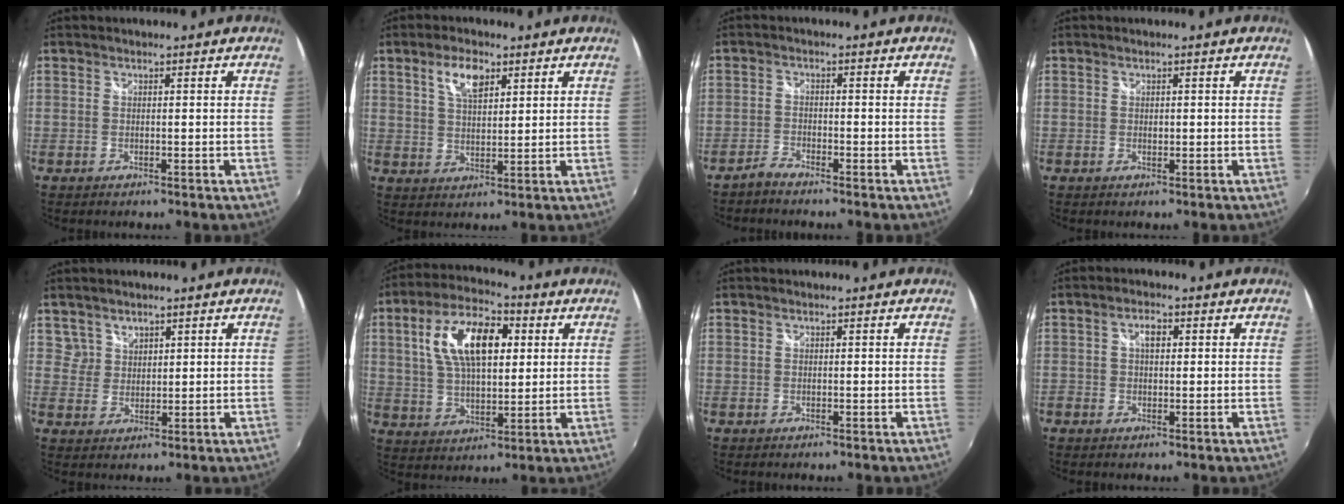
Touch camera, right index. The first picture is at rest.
{"total": 6.1, "force": [3.2, 2.8, 4.4], "torque": [-0.078, 0.009, 0.059]}
{"total": 2.2, "force": [-2.1, 0.3, 0.5], "torque": [-0.019, -0.003, -0.048]}
{"total": 0.6, "force": [0.0, 0.5, 0.3], "torque": [-0.005, -0.002, 0.001]}
{"total": 3.3, "force": [2.2, 2.4, -0.2], "torque": [0.016, 0.012, 0.042]}
{"total": 14.8, "force": [4.1, 7.3, 12.3], "torque": [-0.225, 0.026, 0.073]}
{"total": 0.0}
{"total": 2.6, "force": [0.5, 1.6, 2.0], "torque": [-0.035, 0.010, 0.008]}